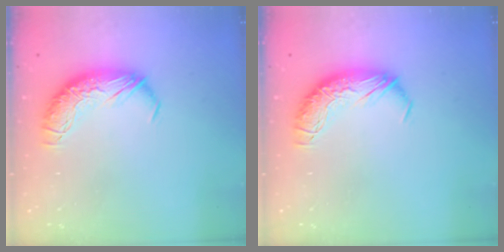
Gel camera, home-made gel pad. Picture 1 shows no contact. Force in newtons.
{"total": 0.0}